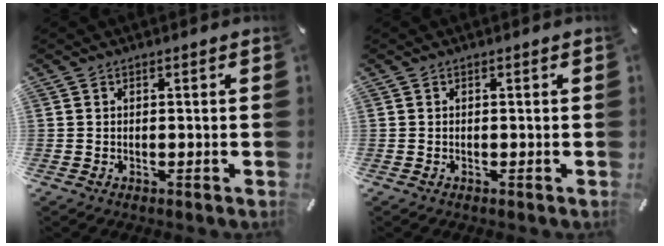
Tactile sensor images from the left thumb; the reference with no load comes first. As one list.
[{"total": 0.0}]